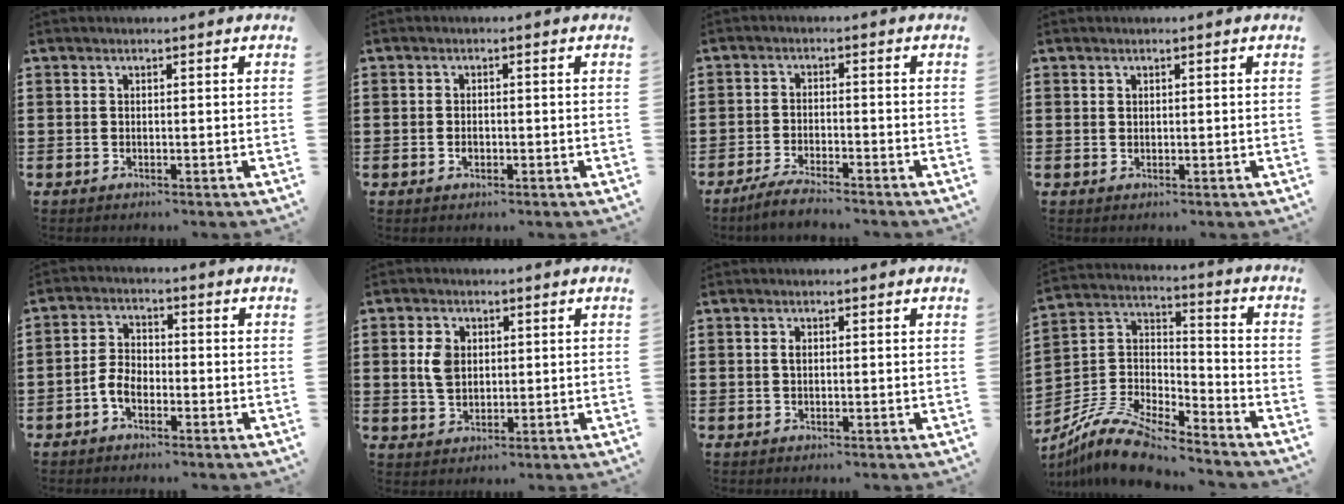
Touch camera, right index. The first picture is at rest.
{"total": 1.2, "force": [-0.5, 0.8, 0.8], "torque": [-0.017, 0.000, -0.008]}
{"total": 3.3, "force": [-3.2, 0.0, 1.0], "torque": [-0.018, 0.004, -0.064]}
{"total": 0.6, "force": [0.3, 0.4, 0.1], "torque": [-0.003, 0.003, 0.007]}
{"total": 3.6, "force": [-1.9, 2.1, 2.3], "torque": [-0.063, -0.002, -0.043]}
{"total": 4.3, "force": [0.7, 3.1, 2.9], "torque": [-0.073, 0.009, 0.010]}
{"total": 1.0, "force": [0.2, 0.5, 0.9], "torque": [-0.018, 0.003, 0.002]}
{"total": 10.8, "force": [-9.8, 2.3, 4.0], "torque": [-0.088, 0.022, -0.196]}